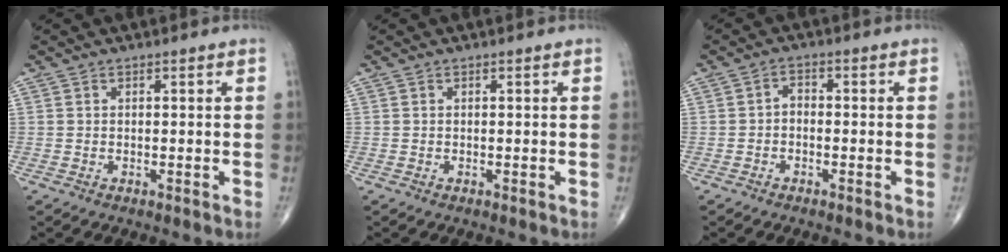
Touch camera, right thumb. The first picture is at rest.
{"total": 0.0}
{"total": 2.0, "force": [-0.8, 1.2, 1.3], "torque": [-0.013, 0.016, -0.022]}